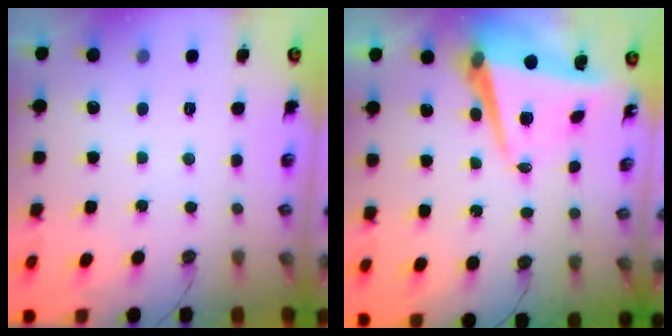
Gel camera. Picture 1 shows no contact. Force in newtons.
{"total": 9.0, "press": 8.9, "slide": 1.6}